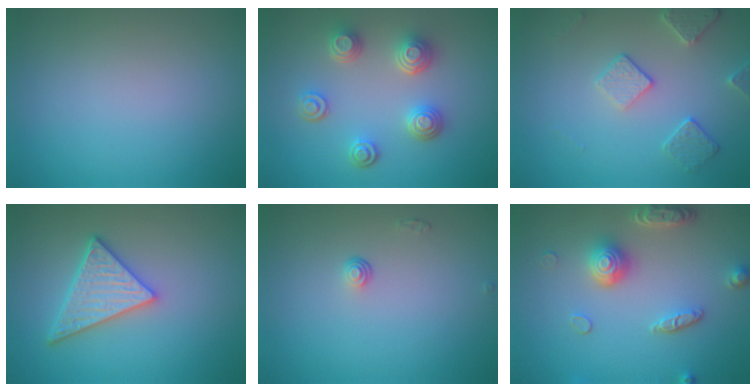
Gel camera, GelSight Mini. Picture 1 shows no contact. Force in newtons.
{"total": 4.1, "press": 3.4, "slide": 2.3}
{"total": 2.8, "press": 2.7, "slide": 0.7}
{"total": 4.1, "press": 3.8, "slide": 1.6}
{"total": 0.8, "press": 0.5, "slide": 0.6}
{"total": 4.4, "press": 3.5, "slide": 2.7}